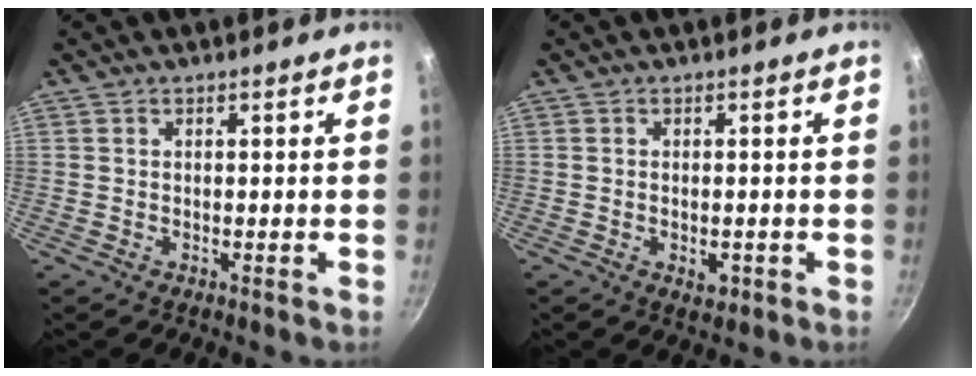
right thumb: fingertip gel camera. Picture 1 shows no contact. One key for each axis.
{"total": 2.6, "fx": -0.8, "fy": 1.6, "fz": 1.9, "tx": -0.026, "ty": -0.001, "tz": -0.010}